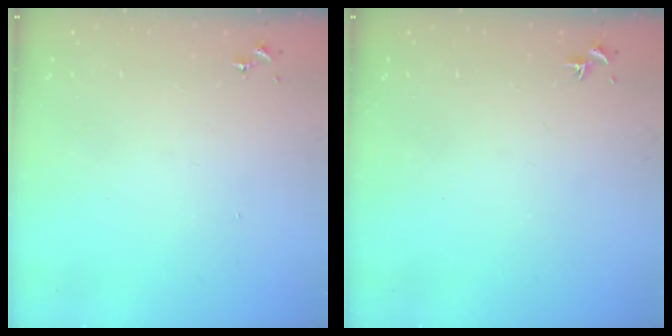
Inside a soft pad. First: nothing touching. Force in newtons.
{"total": 0.0}